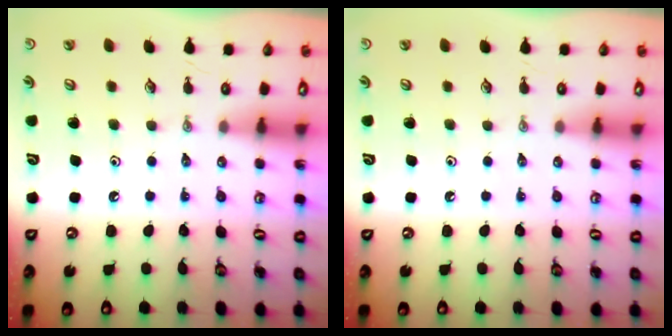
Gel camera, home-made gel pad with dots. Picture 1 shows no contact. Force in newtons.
{"total": 0.0}